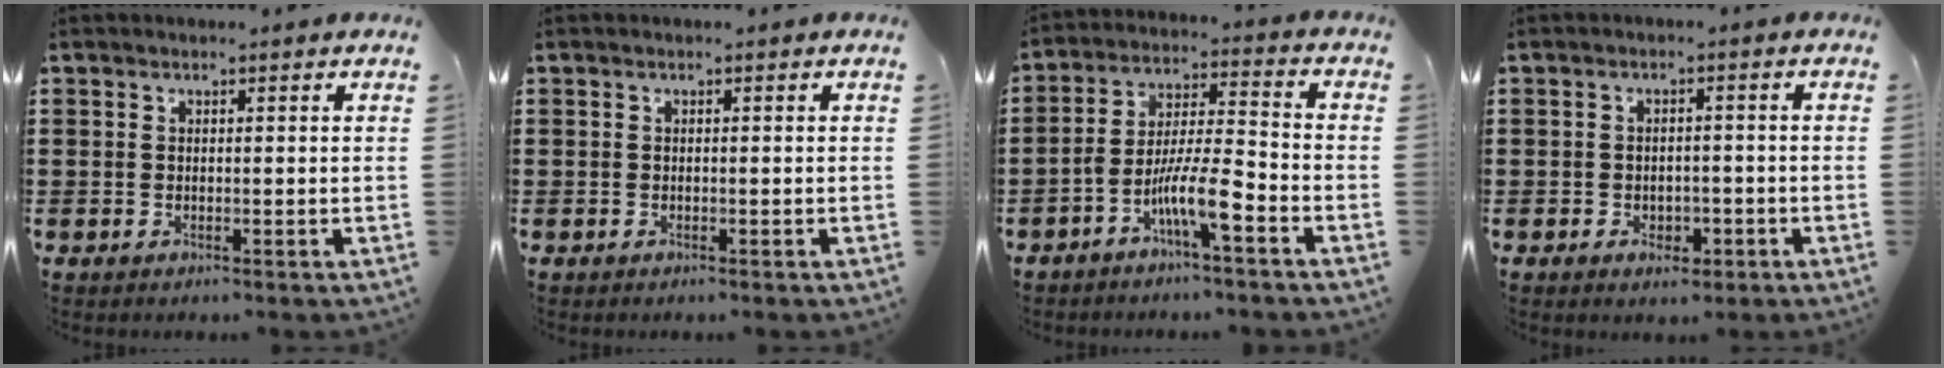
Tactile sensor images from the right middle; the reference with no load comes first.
{"total": 0.0}
{"total": 8.6, "force": [-4.9, 1.6, 6.9], "torque": [-0.138, 0.001, -0.094]}
{"total": 2.3, "force": [-1.2, 1.5, 1.2], "torque": [-0.016, 0.000, -0.028]}